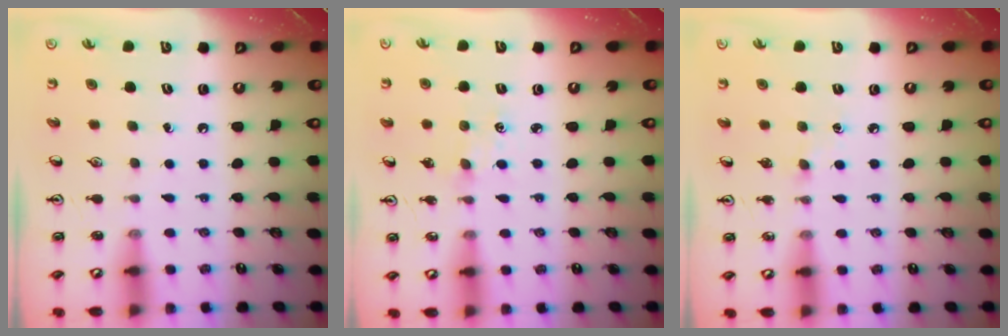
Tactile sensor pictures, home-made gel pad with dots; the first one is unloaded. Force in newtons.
{"total": 1.2, "press": 1.2, "slide": 0.3}
{"total": 3.3, "press": 3.3, "slide": 0.5}